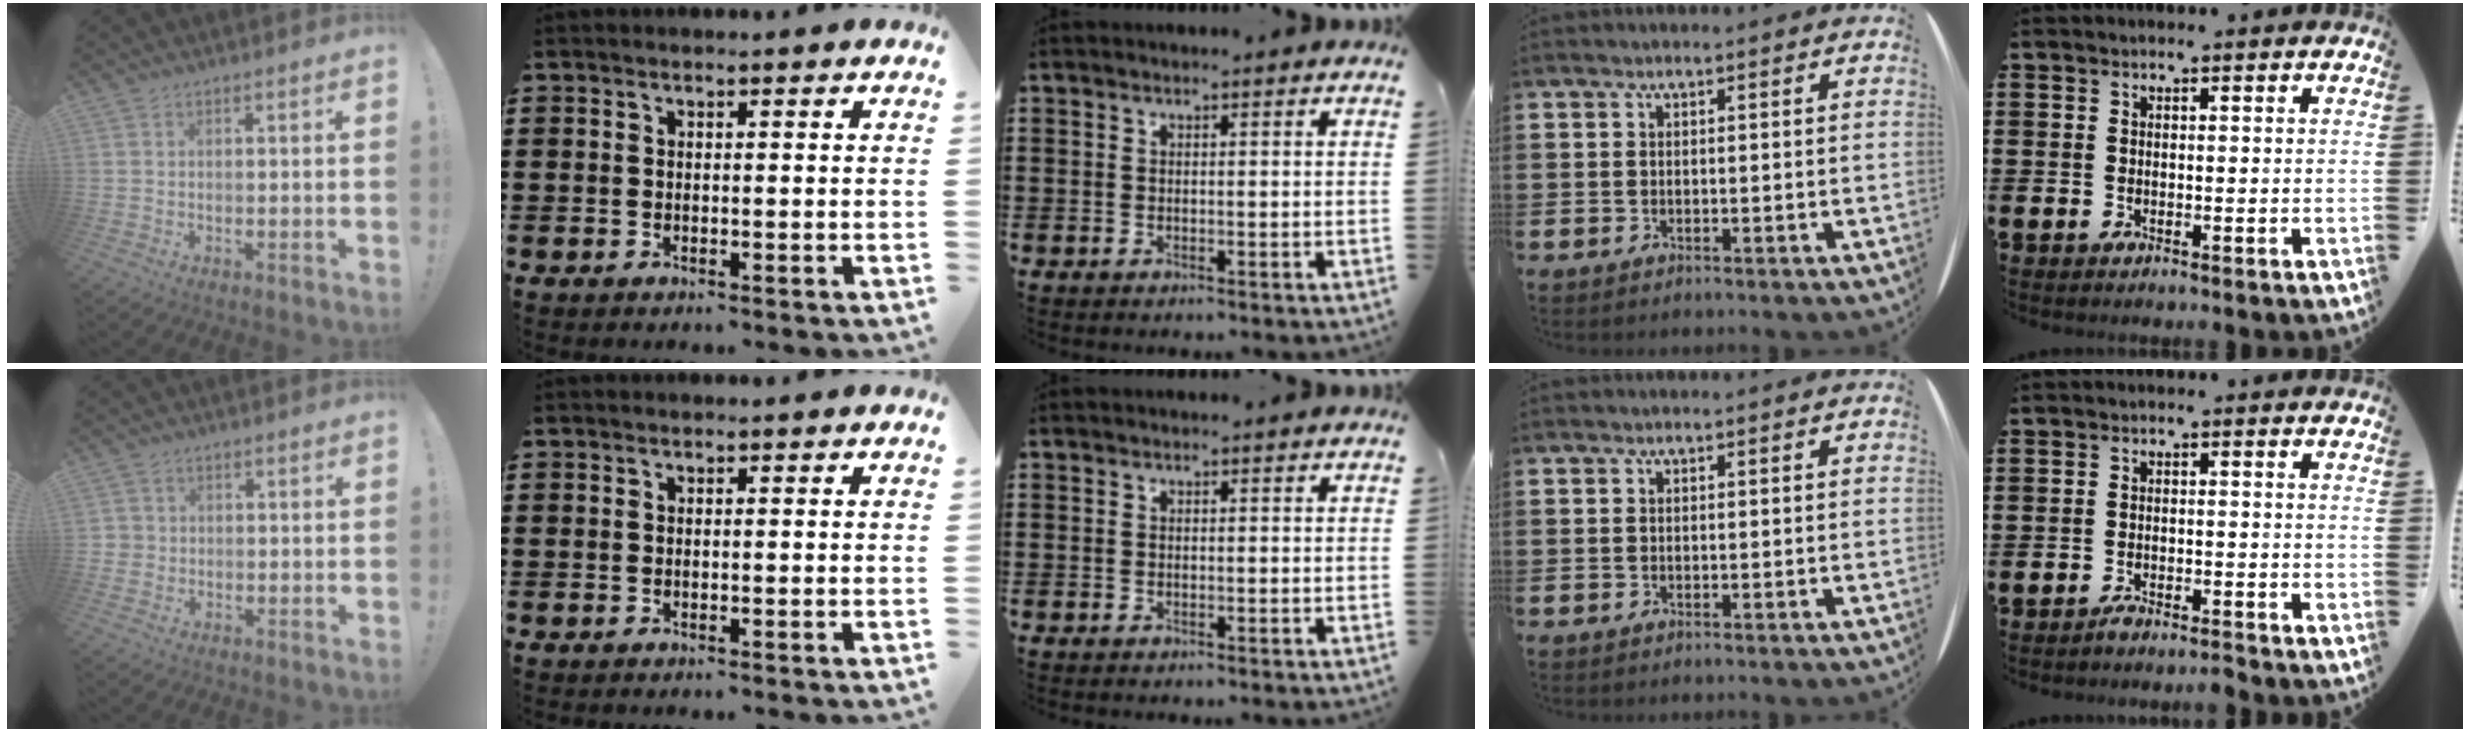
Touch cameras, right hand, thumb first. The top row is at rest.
{"thumb": {"total": 1.9, "force": [-0.3, 1.9, 0.5], "torque": [-0.002, 0.003, -0.007]}, "little": {"total": 1.5, "force": [-1.5, 0.0, 0.3], "torque": [-0.007, 0.006, -0.029]}}